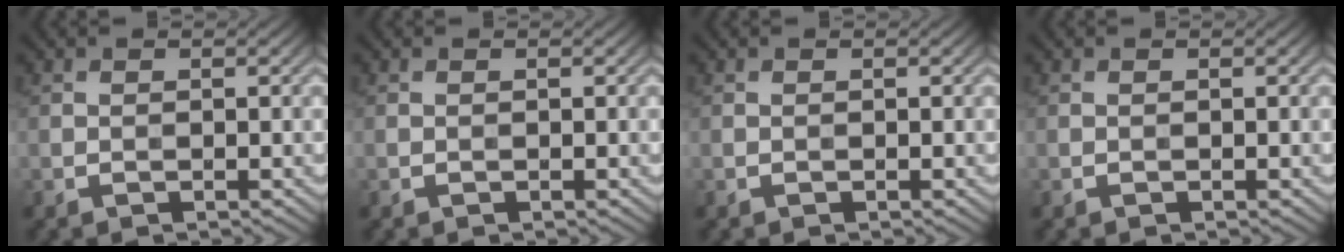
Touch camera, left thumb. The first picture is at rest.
{"total": 0.0}
{"total": 0.0}
{"total": 0.0}